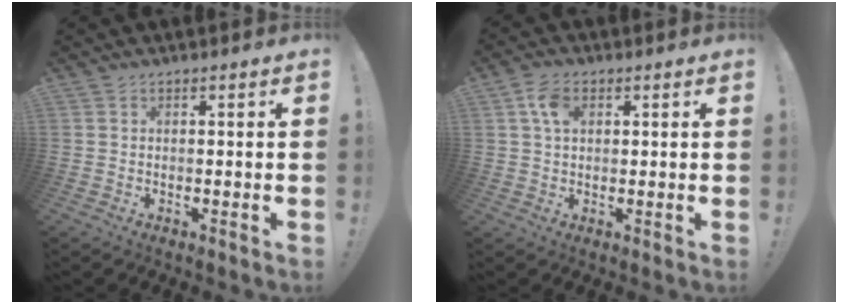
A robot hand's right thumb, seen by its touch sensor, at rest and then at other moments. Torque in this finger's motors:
{"motor_torque": [1.04, 1.21, 0.10, -0.17, 0.01]}